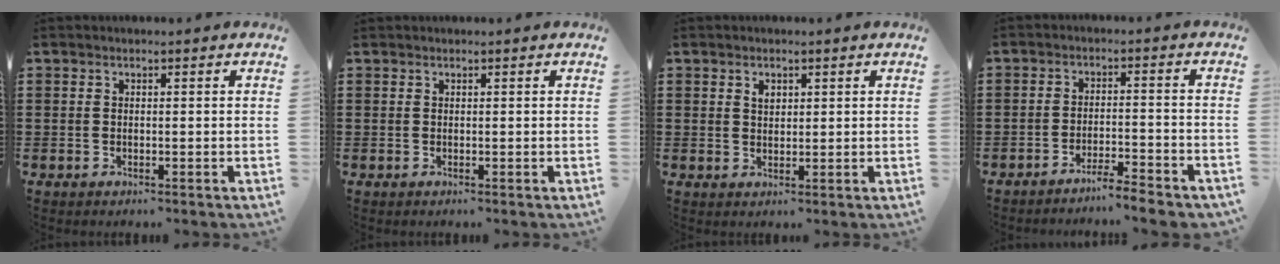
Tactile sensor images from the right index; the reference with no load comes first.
{"total": 0.0}
{"total": 1.6, "force": [0.8, 1.0, 0.9], "torque": [-0.020, 0.004, 0.016]}
{"total": 4.1, "force": [-3.9, -0.3, 1.2], "torque": [-0.021, -0.004, -0.079]}